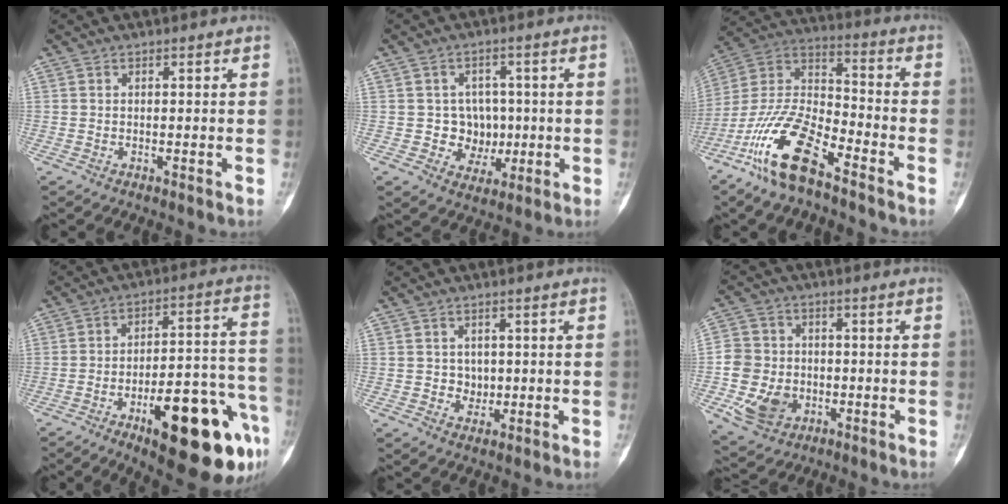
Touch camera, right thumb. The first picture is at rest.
{"total": 6.4, "force": [-0.2, 6.0, 2.3], "torque": [0.014, 0.013, 0.001]}
{"total": 16.3, "force": [-10.1, 5.8, 11.4], "torque": [-0.226, 0.063, -0.200]}
{"total": 25.1, "force": [-11.7, 8.0, 20.7], "torque": [-0.227, 0.065, -0.156]}
{"total": 2.8, "force": [0.2, 2.5, 1.2], "torque": [0.005, 0.002, 0.006]}
{"total": 11.5, "force": [-2.8, 9.5, 5.8], "torque": [-0.084, 0.011, -0.046]}